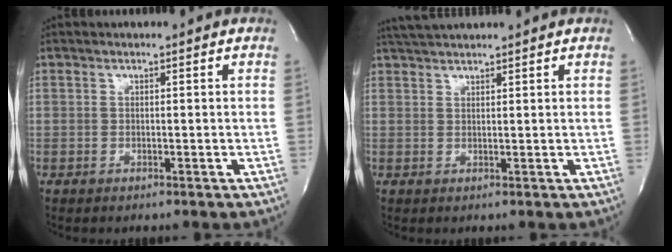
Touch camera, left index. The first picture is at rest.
{"total": 3.7, "force": [3.5, -0.1, 1.1], "torque": [-0.025, 0.023, 0.067]}